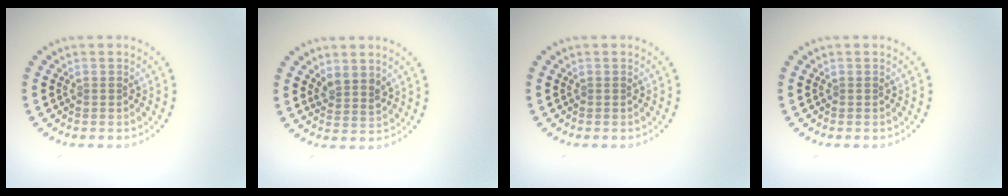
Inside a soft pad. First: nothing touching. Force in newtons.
{"total": 1.9, "press": 1.6, "slide": 1.1}
{"total": 0.0}
{"total": 0.0}